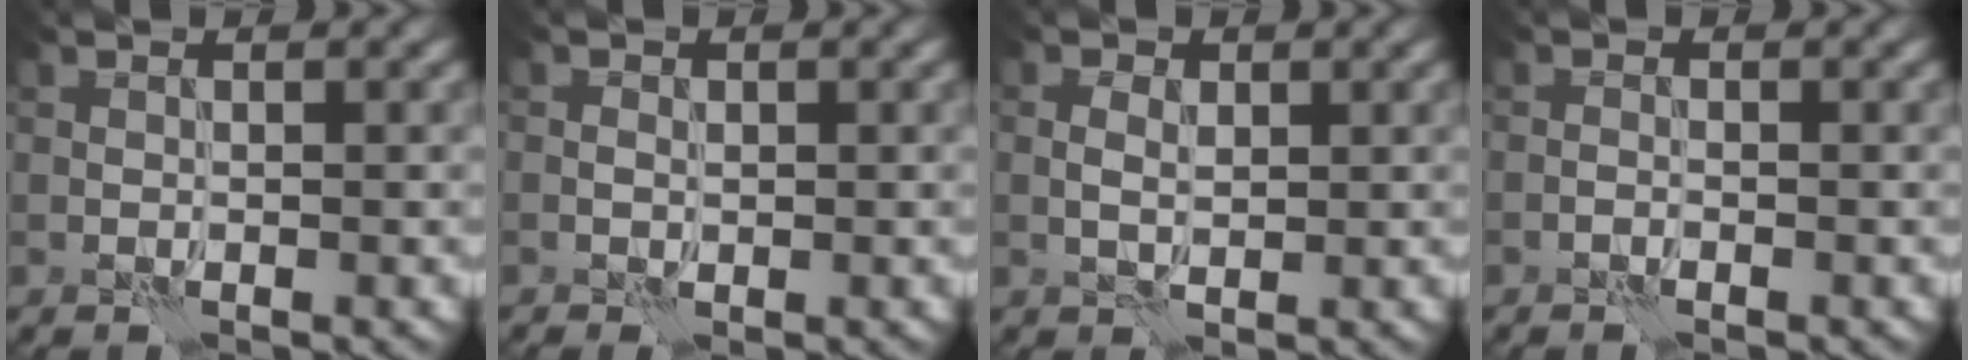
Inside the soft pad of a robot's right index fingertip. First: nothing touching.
{"total": 0.9, "force": [-0.2, 0.7, 0.4], "torque": [-0.004, 0.002, -0.004]}
{"total": 1.9, "force": [0.4, 1.2, 1.5], "torque": [-0.025, -0.003, 0.008]}
{"total": 0.7, "force": [-0.5, 0.0, 0.5], "torque": [-0.010, 0.003, -0.013]}